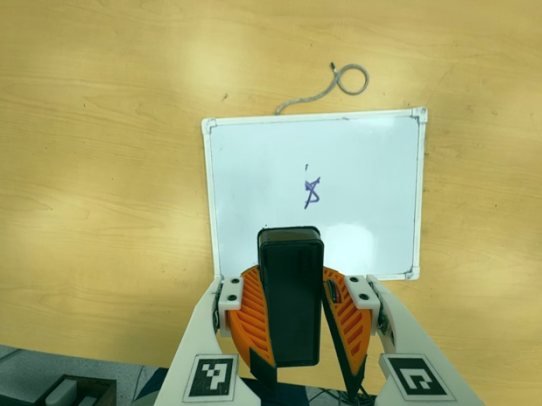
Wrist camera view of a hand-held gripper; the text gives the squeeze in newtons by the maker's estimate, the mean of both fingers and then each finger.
{"total": 11.2, "left": 10.9, "right": 11.5}